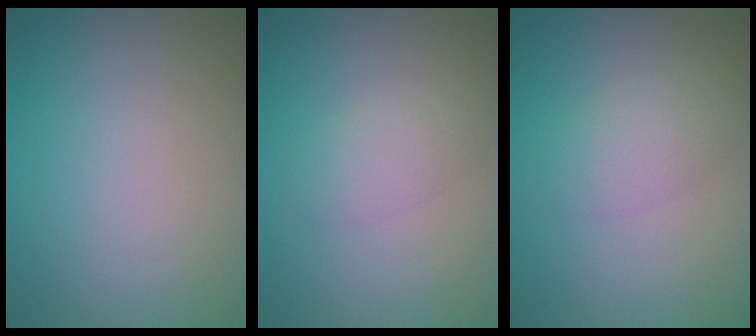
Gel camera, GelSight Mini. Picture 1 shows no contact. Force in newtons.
{"total": 2.1, "press": 2.1, "slide": 0.1}
{"total": 2.7, "press": 2.7, "slide": 0.1}